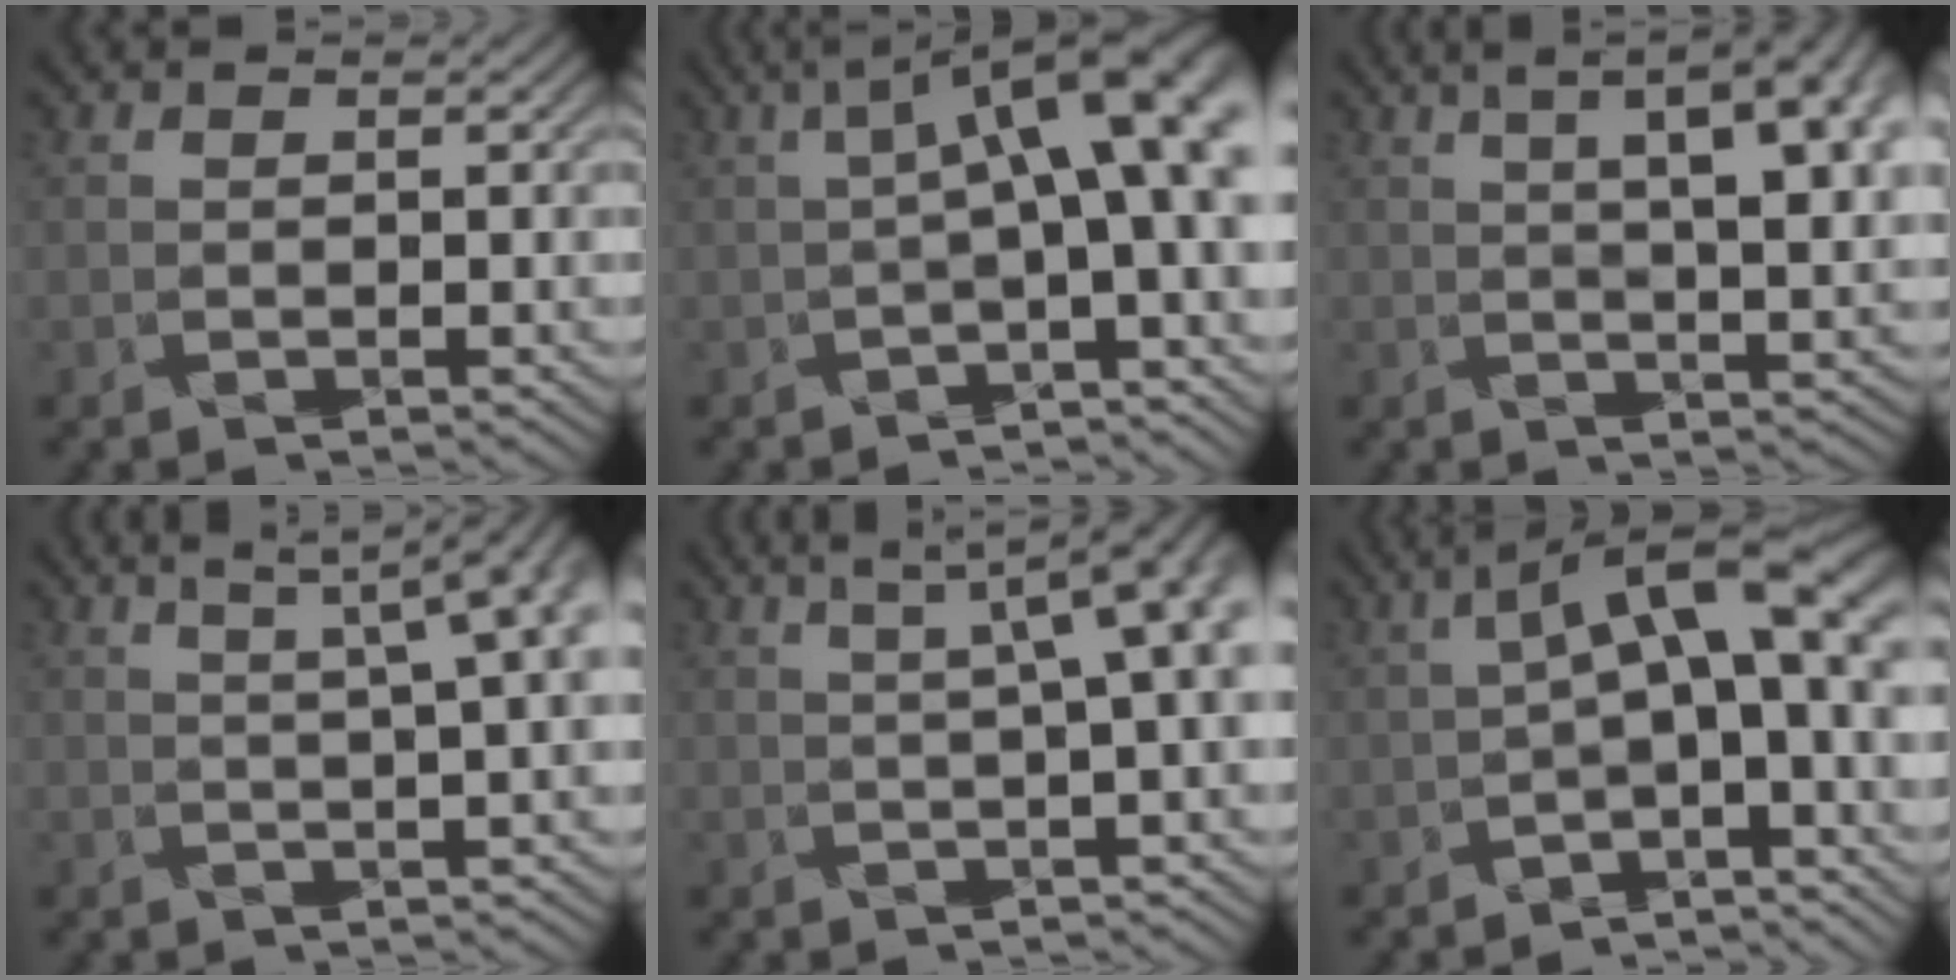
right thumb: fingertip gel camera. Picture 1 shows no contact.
{"total": 10.2, "force": [1.0, 2.9, 9.8], "torque": [-0.151, 0.013, 0.018]}
{"total": 10.5, "force": [4.3, 2.9, 9.1], "torque": [-0.118, 0.036, 0.053]}
{"total": 6.4, "force": [2.7, 0.7, 5.8], "torque": [-0.077, 0.025, 0.042]}
{"total": 7.2, "force": [1.9, 1.1, 6.9], "torque": [-0.099, 0.019, 0.029]}
{"total": 9.3, "force": [0.3, 3.5, 8.6], "torque": [-0.137, 0.010, 0.002]}